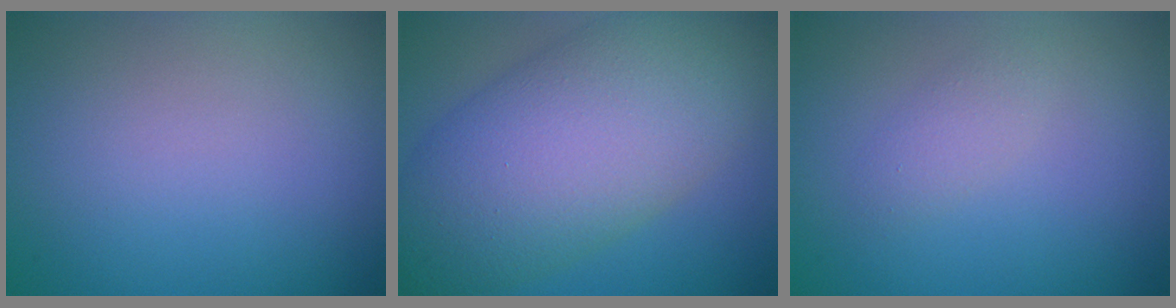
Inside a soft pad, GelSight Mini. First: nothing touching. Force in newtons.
{"total": 11.8, "press": 11.8, "slide": 0.2}
{"total": 1.4, "press": 1.4, "slide": 0.1}